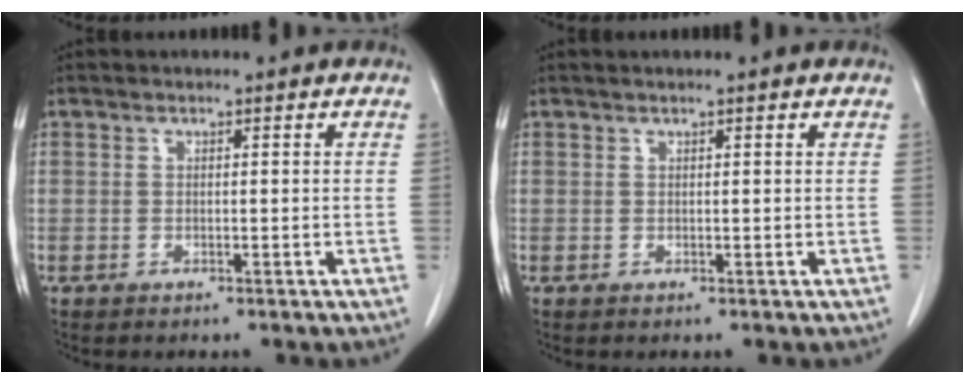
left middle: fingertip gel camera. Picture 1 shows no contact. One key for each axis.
{"total": 1.5, "fx": 1.2, "fy": 0.1, "fz": 1.0, "tx": -0.013, "ty": 0.017, "tz": 0.018}